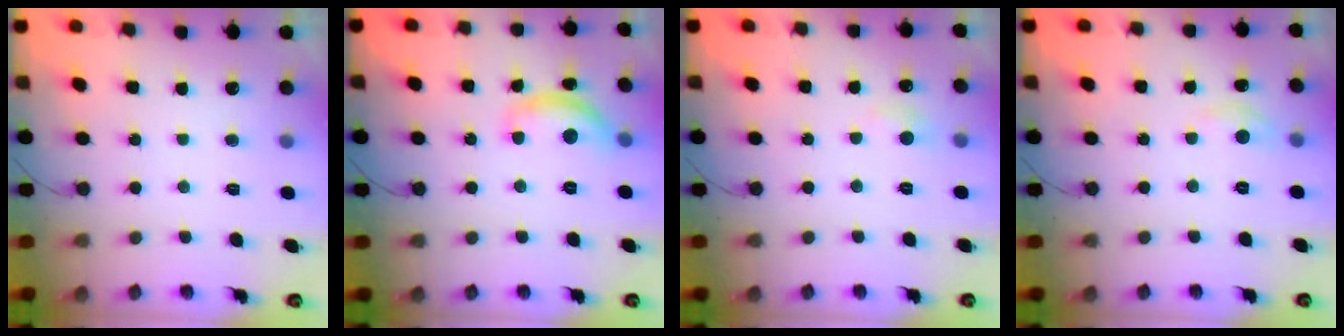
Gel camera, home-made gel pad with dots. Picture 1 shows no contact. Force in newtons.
{"total": 11.3, "press": 11.3, "slide": 0.8}
{"total": 5.9, "press": 5.9, "slide": 0.9}
{"total": 3.2, "press": 3.2, "slide": 0.4}